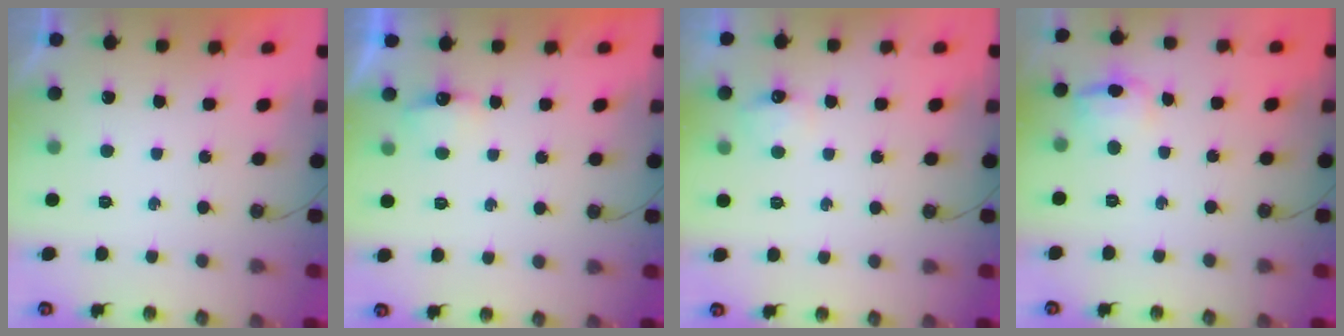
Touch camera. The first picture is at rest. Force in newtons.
{"total": 3.9, "press": 3.8, "slide": 0.7}
{"total": 5.5, "press": 5.4, "slide": 0.8}
{"total": 8.9, "press": 8.8, "slide": 1.2}